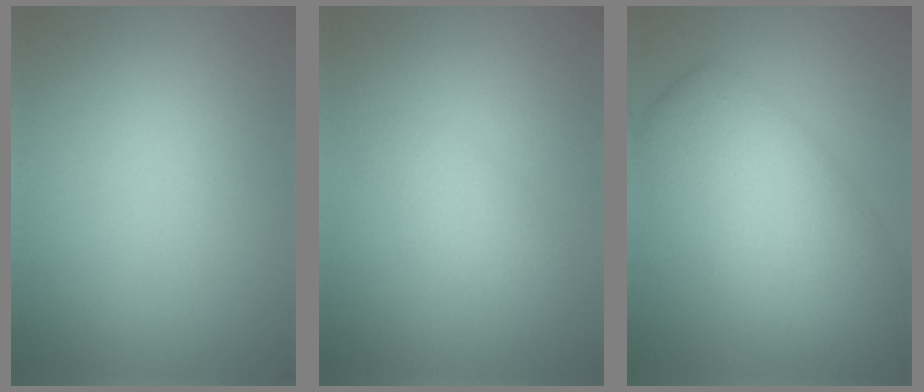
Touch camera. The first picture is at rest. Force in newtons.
{"total": 1.8, "press": 1.8, "slide": 0.0}
{"total": 8.6, "press": 8.5, "slide": 0.5}